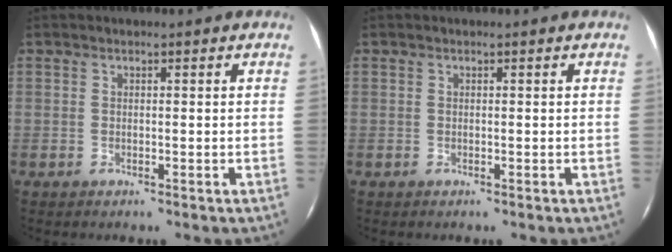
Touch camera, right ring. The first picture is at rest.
{"total": 0.0}